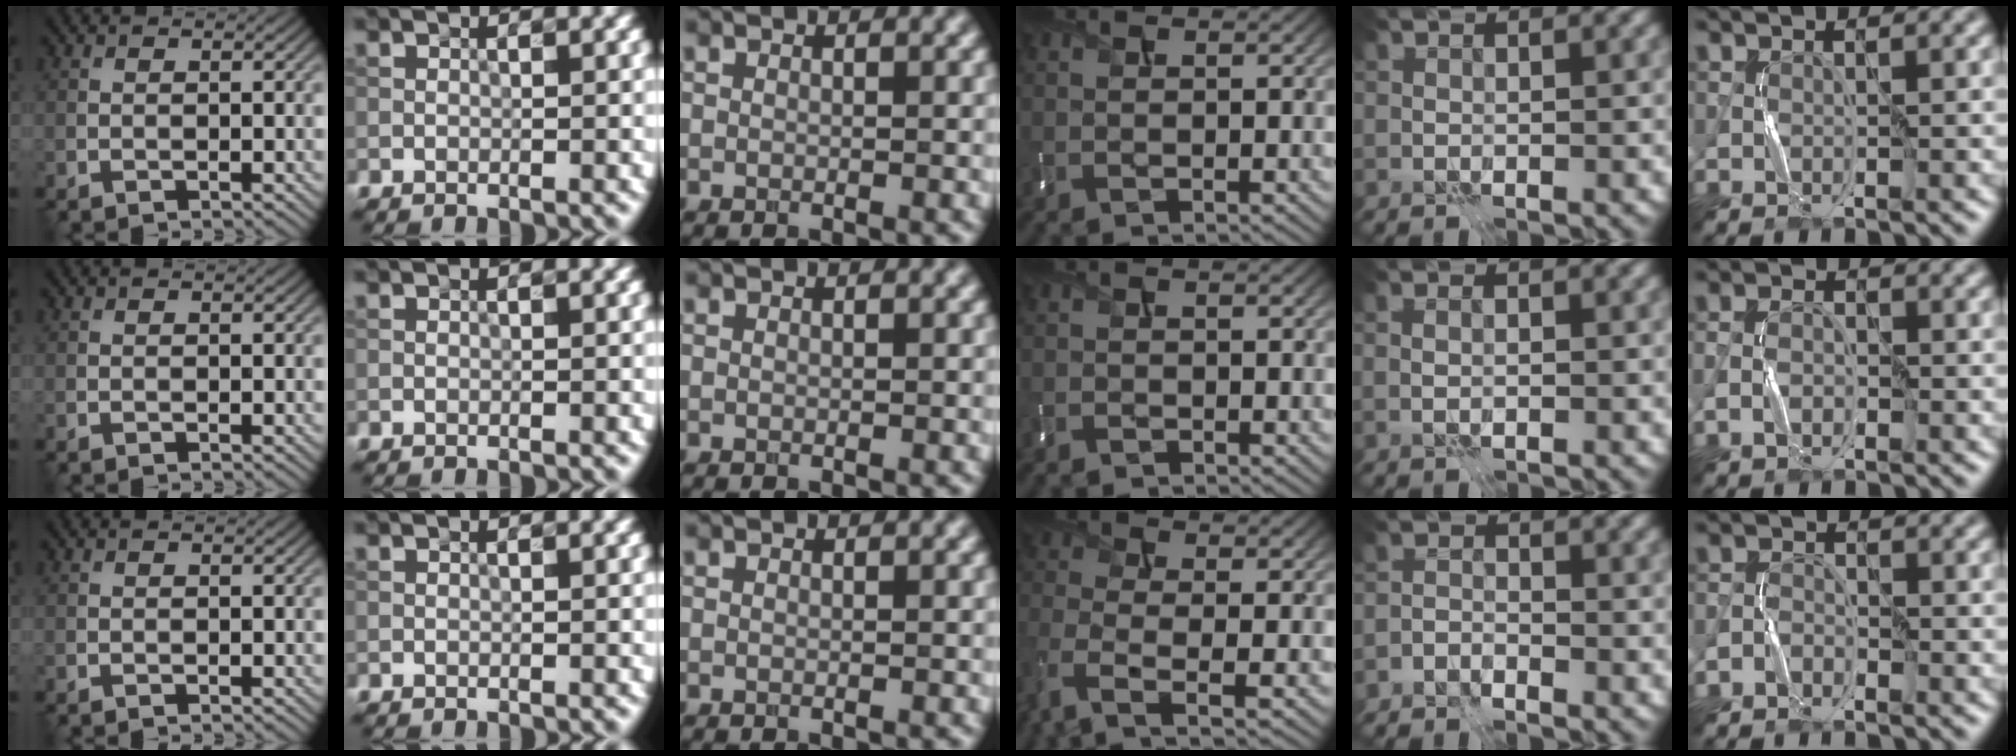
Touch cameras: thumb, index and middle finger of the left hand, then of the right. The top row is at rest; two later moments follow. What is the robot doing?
{"motion": "press", "object": "memory foam"}